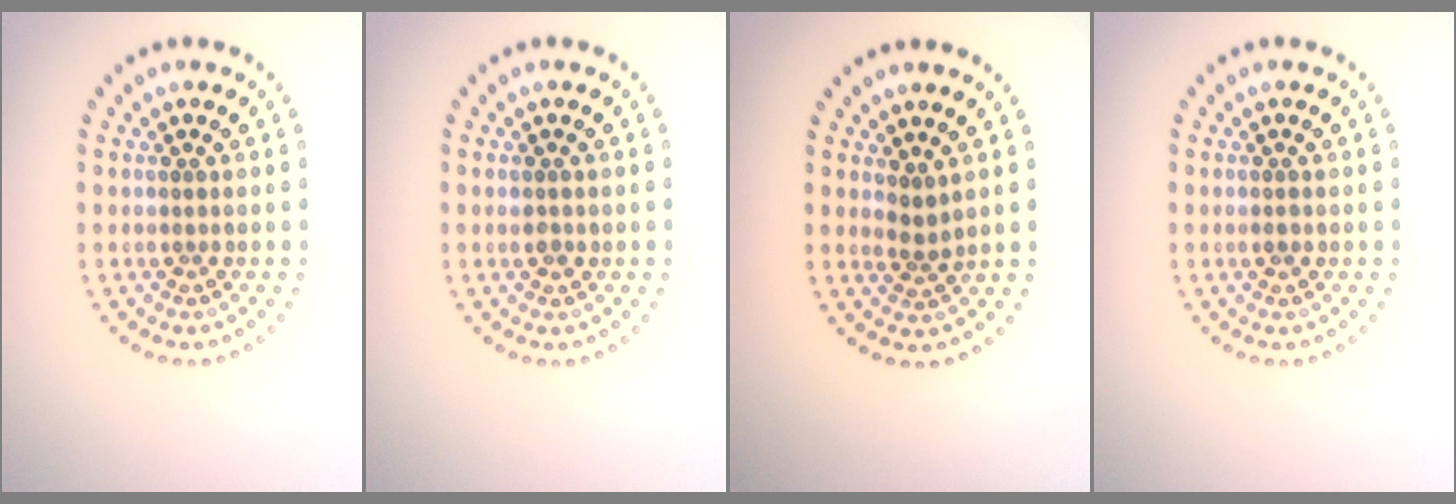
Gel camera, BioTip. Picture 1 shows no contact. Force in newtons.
{"total": 0.9, "press": 0.9, "slide": 0.2}
{"total": 1.7, "press": 1.1, "slide": 1.3}
{"total": 0.9, "press": 0.9, "slide": 0.1}